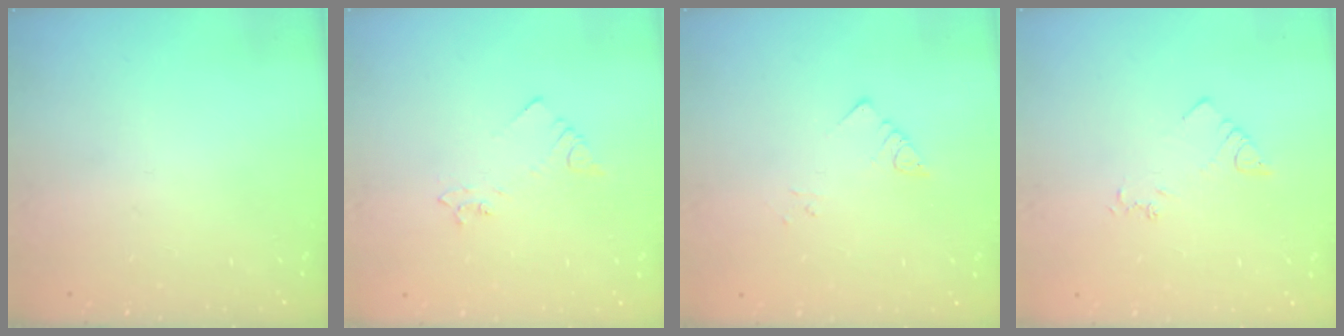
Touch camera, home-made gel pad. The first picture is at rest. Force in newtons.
{"total": 2.5, "press": 2.5, "slide": 0.3}
{"total": 2.8, "press": 2.8, "slide": 0.2}
{"total": 2.3, "press": 2.3, "slide": 0.3}